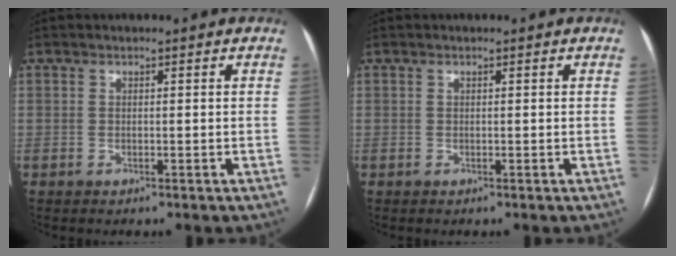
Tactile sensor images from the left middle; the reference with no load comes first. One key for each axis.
{"total": 0.0}